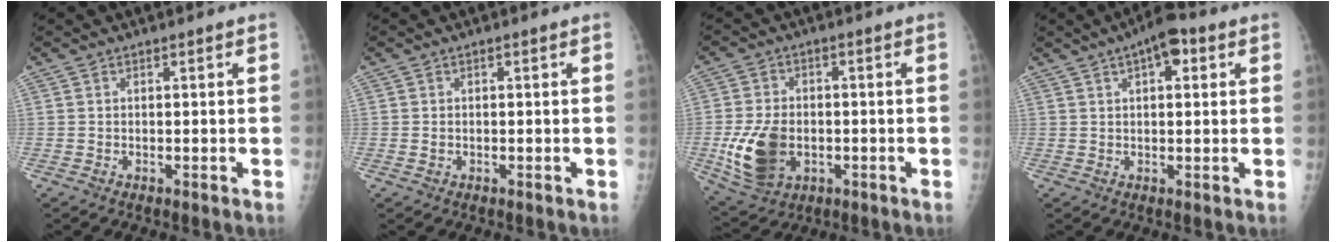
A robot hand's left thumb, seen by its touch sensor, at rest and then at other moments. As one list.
[{"total": 1.0, "force": [-0.1, 0.8, 0.6], "torque": [-0.011, 0.002, -0.001]}, {"total": 11.7, "force": [-2.4, 7.9, 8.2], "torque": [-0.149, 0.001, -0.032]}, {"total": 6.8, "force": [3.0, 2.9, 5.4], "torque": [-0.066, 0.005, 0.038]}]